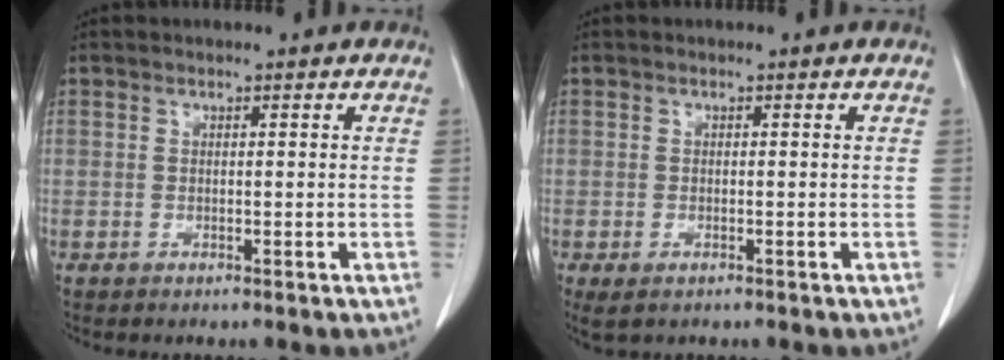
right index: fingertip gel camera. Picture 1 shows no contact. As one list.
[{"total": 3.8, "force": [-1.9, 2.0, 2.6], "torque": [-0.056, -0.006, -0.026]}]